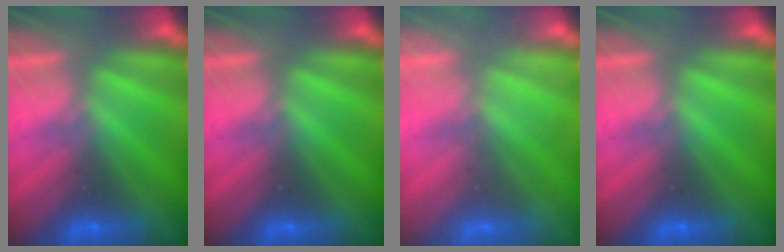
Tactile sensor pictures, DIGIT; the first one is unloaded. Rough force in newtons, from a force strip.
{"total": 0.0}
{"total": 2.3}
{"total": 0.0}